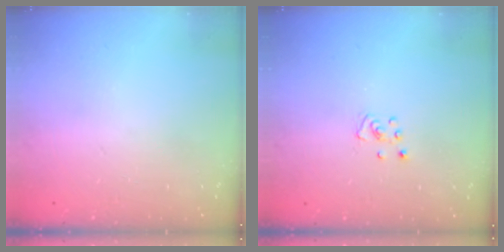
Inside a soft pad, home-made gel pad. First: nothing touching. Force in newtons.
{"total": 3.3, "press": 3.3, "slide": 0.3}